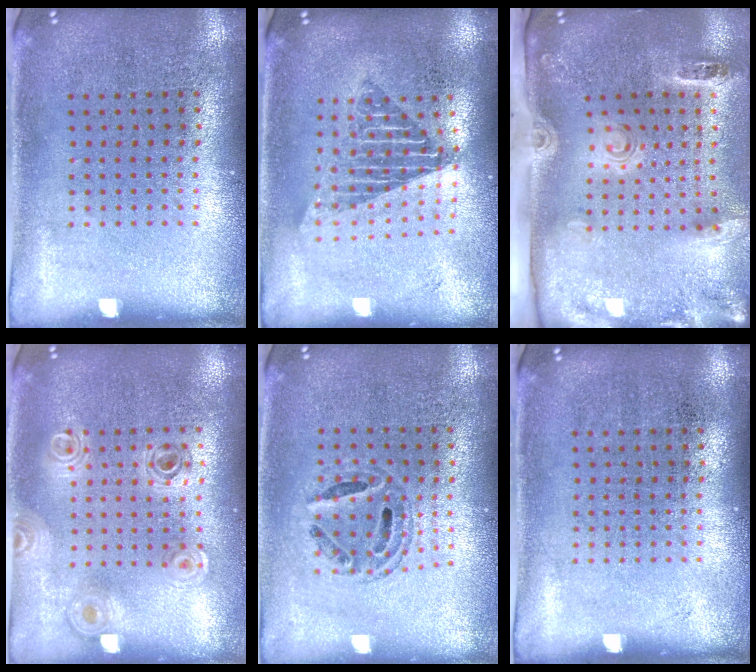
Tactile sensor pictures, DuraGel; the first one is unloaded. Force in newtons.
{"total": 1.7, "press": 1.3, "slide": 1.0}
{"total": 2.9, "press": 2.0, "slide": 2.1}
{"total": 0.9, "press": 0.9, "slide": 0.1}
{"total": 0.7, "press": 0.7, "slide": 0.2}
{"total": 0.0}